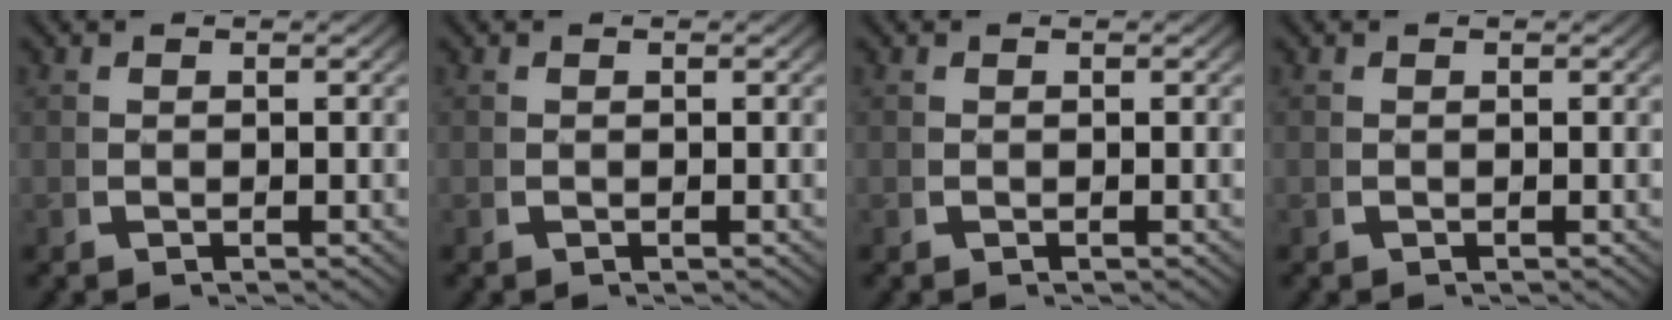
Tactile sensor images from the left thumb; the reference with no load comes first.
{"total": 0.0}
{"total": 0.0}
{"total": 0.0}